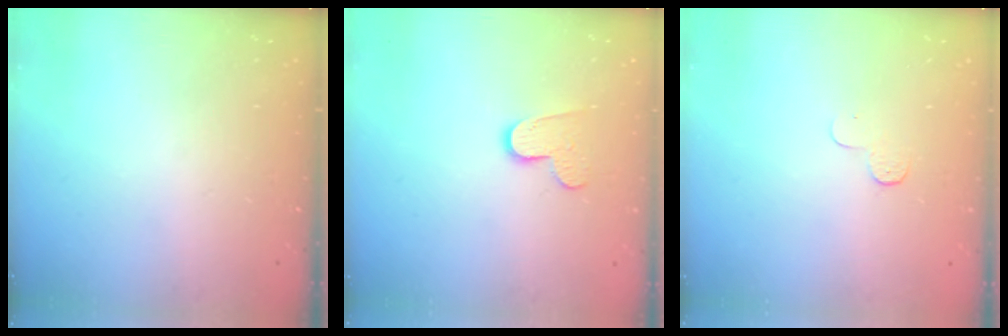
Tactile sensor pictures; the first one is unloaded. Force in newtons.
{"total": 8.0, "press": 8.0, "slide": 0.6}
{"total": 3.9, "press": 3.9, "slide": 0.4}